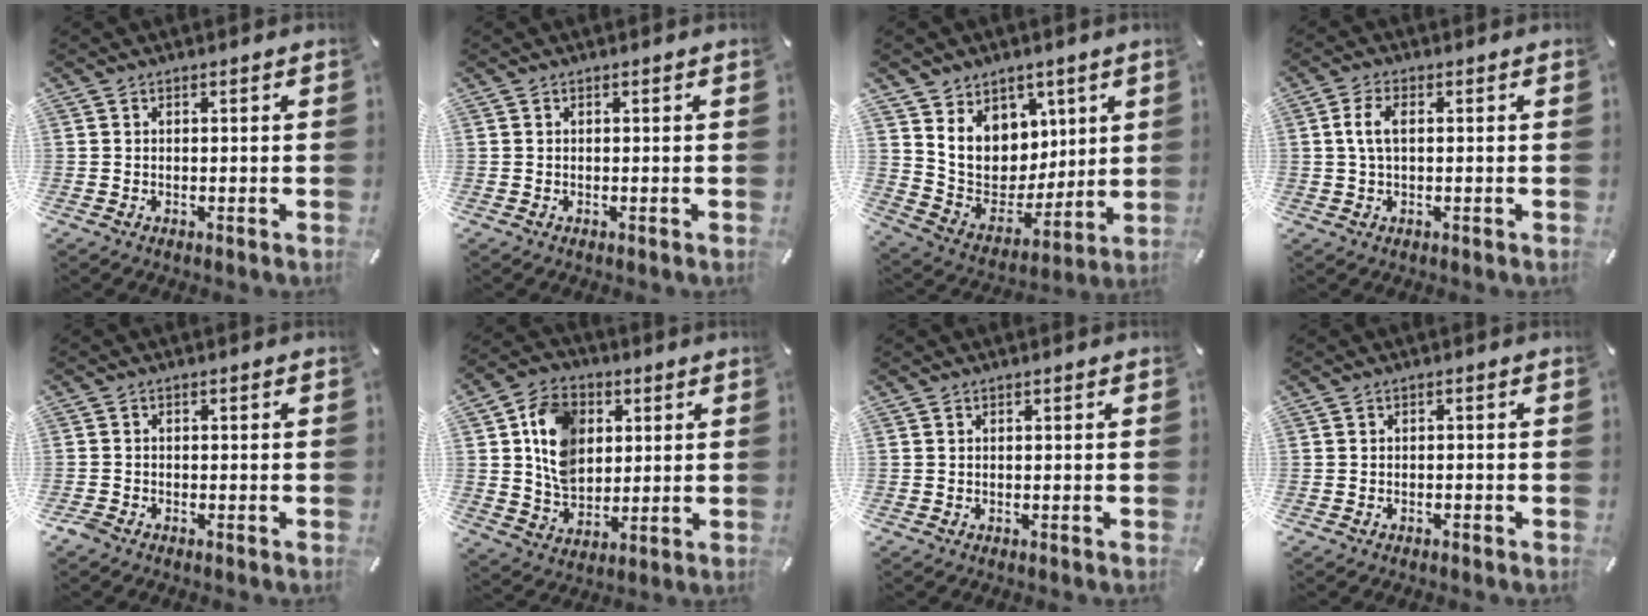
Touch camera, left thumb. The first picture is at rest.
{"total": 0.0}
{"total": 12.8, "force": [5.2, 11.1, 3.8], "torque": [-0.077, -0.051, 0.110]}
{"total": 4.9, "force": [0.7, 2.4, 4.2], "torque": [-0.098, 0.003, 0.007]}
{"total": 1.4, "force": [-1.1, 0.7, 0.5], "torque": [-0.015, 0.000, -0.024]}
{"total": 12.3, "force": [3.0, 9.8, 6.7], "torque": [-0.127, 0.011, 0.058]}
{"total": 0.0}
{"total": 1.1, "force": [-0.9, 0.4, 0.5], "torque": [-0.011, 0.001, -0.017]}